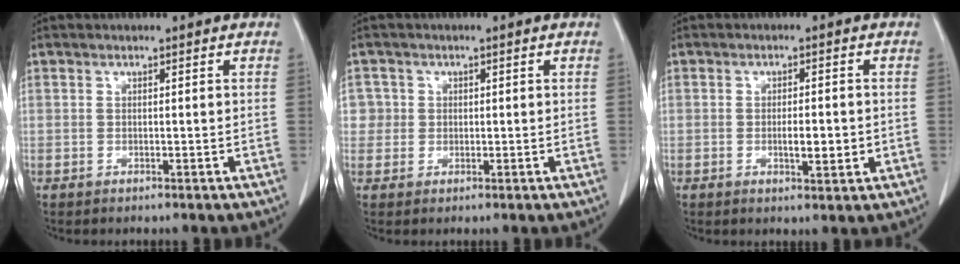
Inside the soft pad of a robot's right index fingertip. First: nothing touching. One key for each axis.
{"total": 2.6, "fx": 0.4, "fy": 2.5, "fz": -0.2, "tx": 0.024, "ty": 0.007, "tz": 0.001}
{"total": 3.7, "fx": -0.6, "fy": 1.0, "fz": 3.5, "tx": -0.059, "ty": -0.002, "tz": -0.006}